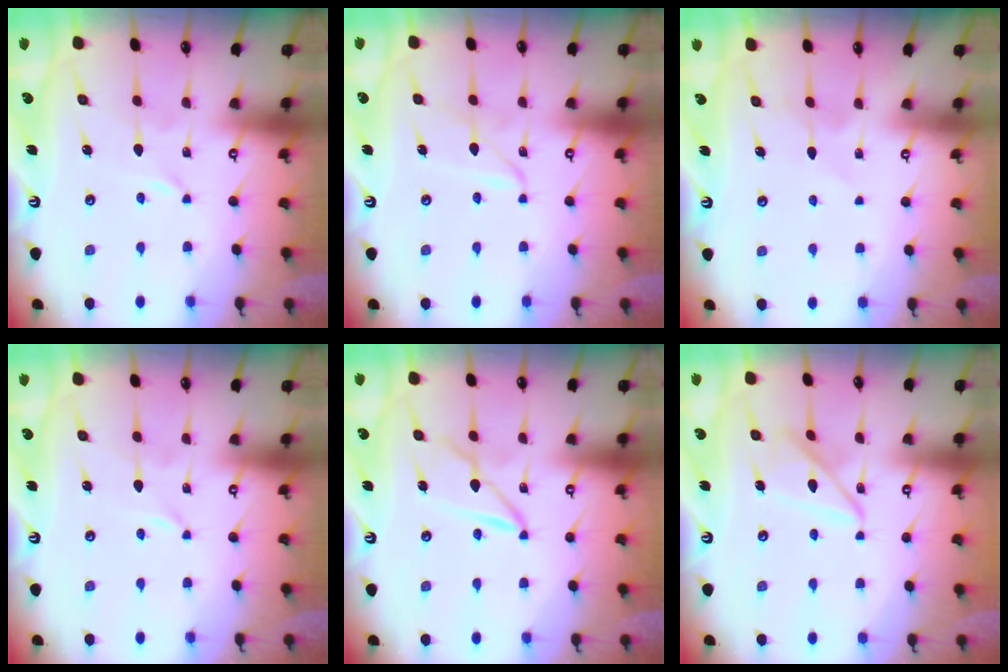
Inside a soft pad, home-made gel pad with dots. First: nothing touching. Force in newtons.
{"total": 3.5, "press": 3.5, "slide": 0.2}
{"total": 5.5, "press": 5.5, "slide": 0.7}
{"total": 0.0}
{"total": 4.6, "press": 4.6, "slide": 0.3}
{"total": 9.8, "press": 9.8, "slide": 0.7}